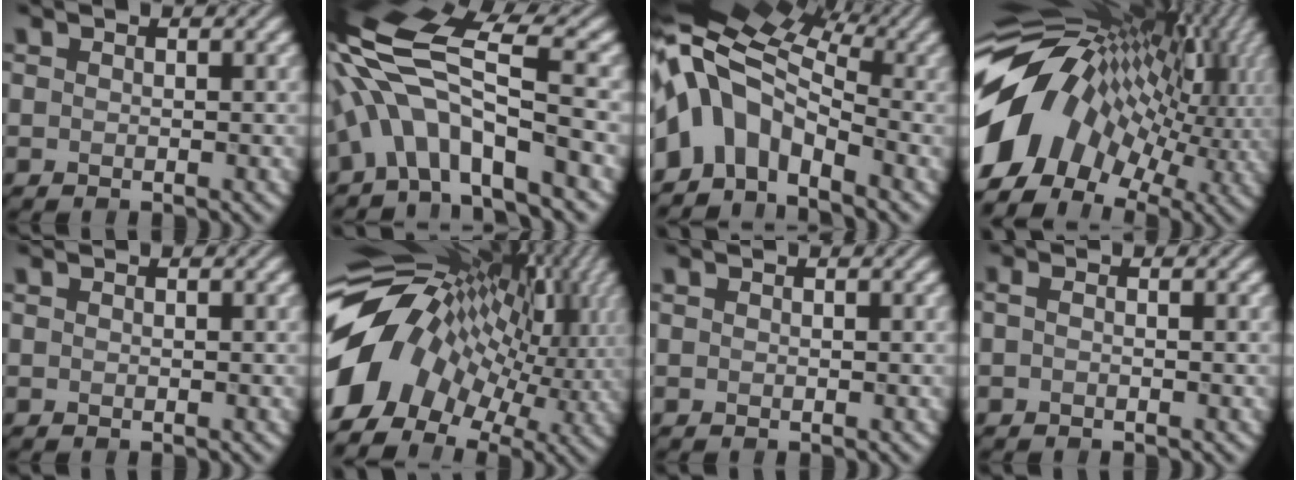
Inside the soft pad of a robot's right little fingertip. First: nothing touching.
{"total": 10.7, "force": [-2.0, 3.7, 9.9], "torque": [-0.186, 0.022, -0.046]}
{"total": 9.5, "force": [-1.6, 5.5, 7.5], "torque": [-0.128, 0.021, -0.058]}
{"total": 16.2, "force": [-0.9, 10.4, 12.4], "torque": [-0.233, 0.011, -0.020]}
{"total": 0.0}
{"total": 15.1, "force": [0.1, 10.2, 11.2], "torque": [-0.230, 0.015, -0.002]}
{"total": 0.0}
{"total": 0.7, "force": [-0.2, 0.2, 0.6], "torque": [-0.015, -0.005, -0.006]}